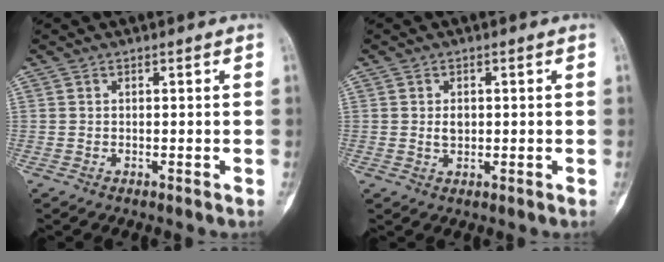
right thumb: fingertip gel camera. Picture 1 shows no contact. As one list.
[{"total": 2.1, "force": [0.2, 1.5, 1.5], "torque": [-0.021, -0.001, 0.006]}]